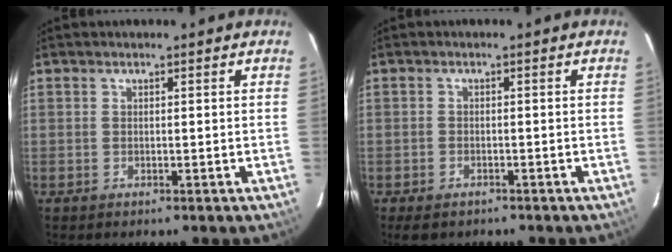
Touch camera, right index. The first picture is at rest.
{"total": 3.7, "force": [-2.7, 2.0, 1.5], "torque": [-0.039, -0.008, -0.041]}